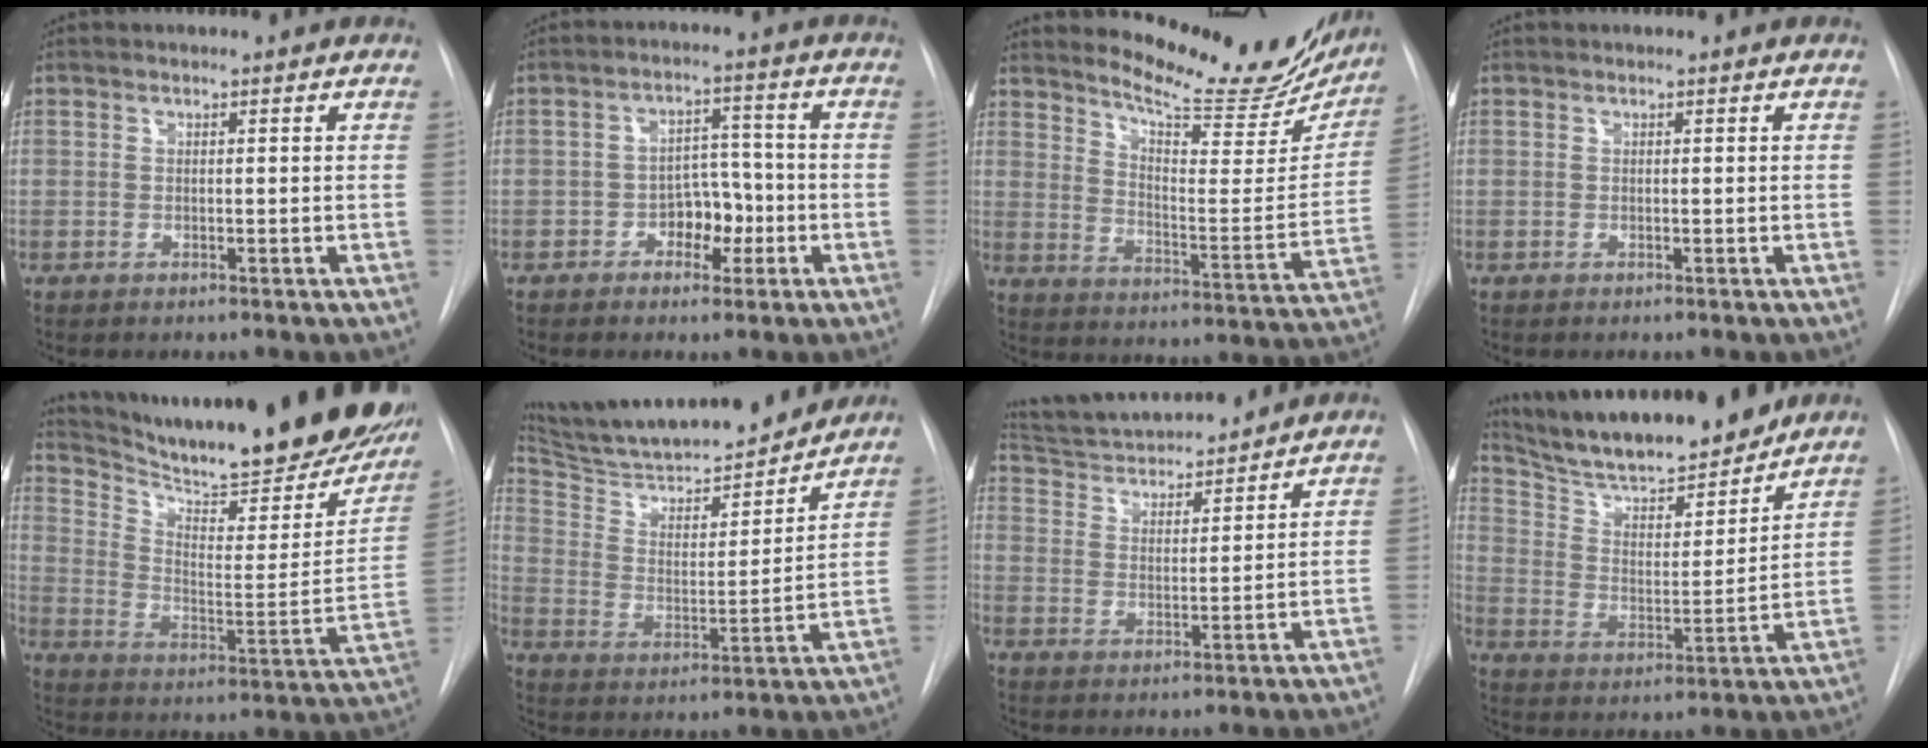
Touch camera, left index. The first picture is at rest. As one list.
[{"total": 5.5, "force": [-2.2, 3.5, 3.6], "torque": [-0.048, 0.016, -0.034]}, {"total": 20.1, "force": [18.2, 4.2, 7.3], "torque": [-0.098, -0.065, 0.237]}, {"total": 0.0}, {"total": 31.8, "force": [26.2, 5.3, 17.2], "torque": [-0.277, -0.081, 0.353]}, {"total": 23.1, "force": [20.9, 3.1, 9.2], "torque": [-0.155, -0.005, 0.318]}, {"total": 15.9, "force": [14.8, 2.4, 5.2], "torque": [-0.089, 0.017, 0.243]}, {"total": 19.3, "force": [17.2, 2.9, 8.4], "torque": [-0.145, -0.006, 0.279]}]